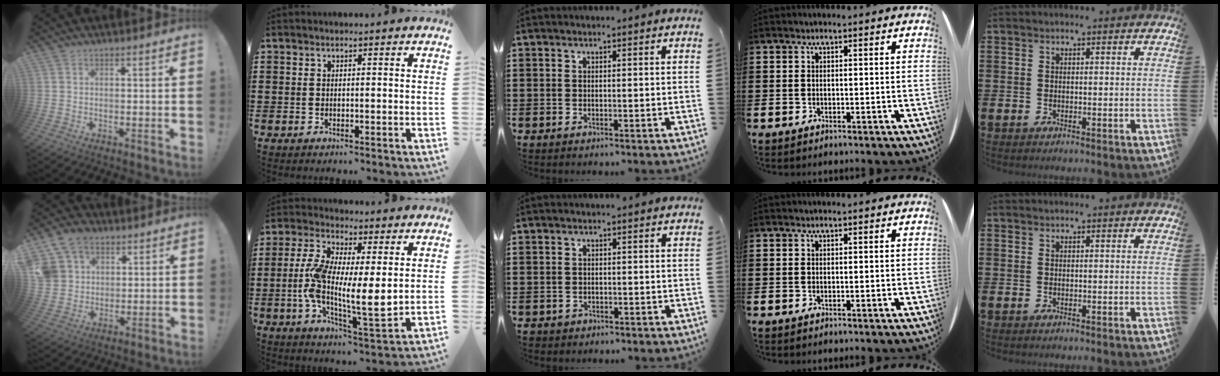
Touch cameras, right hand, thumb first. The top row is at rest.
{"thumb": {"total": 12.9, "force": [6.3, 9.9, 5.3], "torque": [-0.094, -0.023, 0.129]}, "index": {"total": 10.1, "force": [0.7, 3.3, 9.6], "torque": [-0.199, -0.016, 0.010]}, "middle": {"total": 0.6, "force": [-0.4, 0.4, 0.0], "torque": [-0.002, 0.003, -0.010]}}